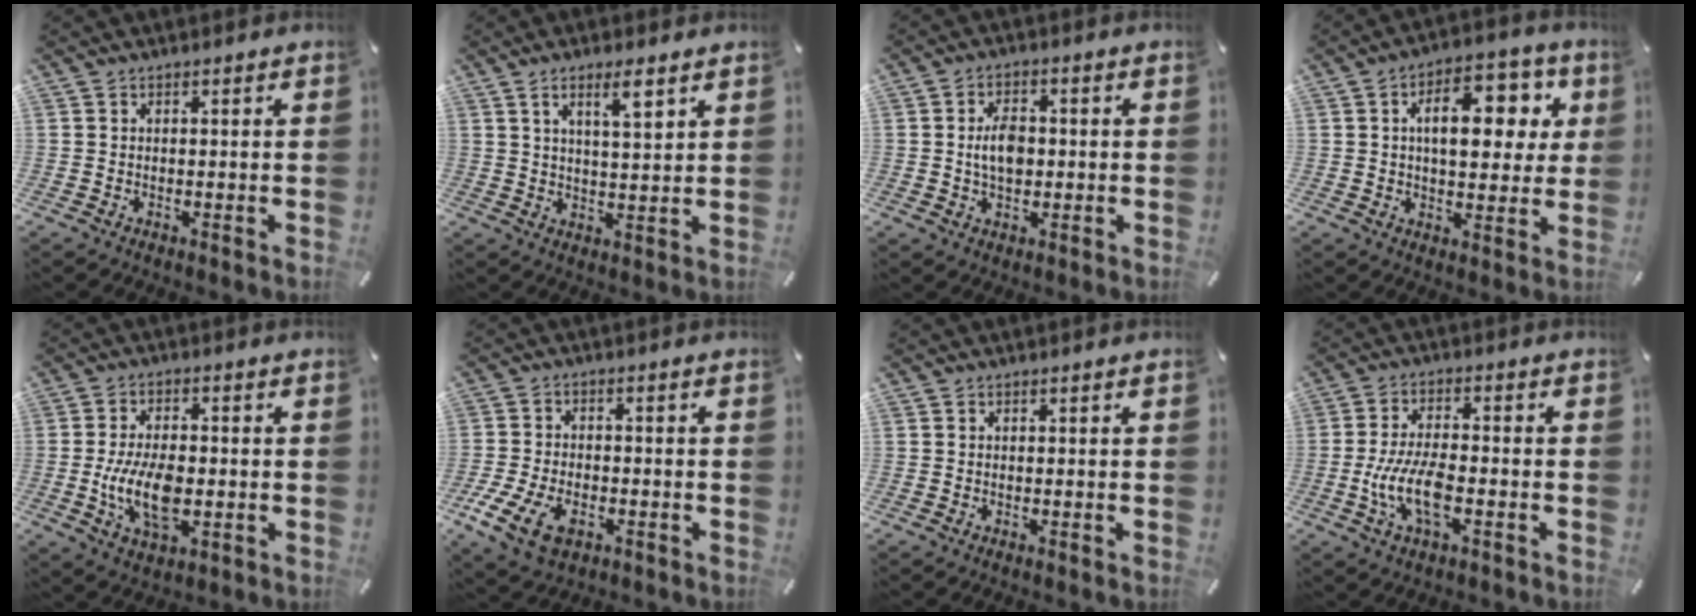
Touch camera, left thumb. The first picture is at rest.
{"total": 6.0, "force": [3.8, 0.9, 4.5], "torque": [-0.081, -0.015, 0.060]}
{"total": 5.9, "force": [0.0, 4.0, 4.3], "torque": [-0.080, -0.001, -0.008]}
{"total": 14.4, "force": [4.0, 8.3, 11.0], "torque": [-0.149, -0.005, 0.061]}
{"total": 11.0, "force": [-1.8, 5.9, 9.1], "torque": [-0.186, -0.007, -0.031]}
{"total": 9.2, "force": [-4.1, 5.7, 5.9], "torque": [-0.143, 0.005, -0.077]}
{"total": 0.0}
{"total": 9.7, "force": [-2.8, 4.1, 8.4], "torque": [-0.174, 0.001, -0.049]}